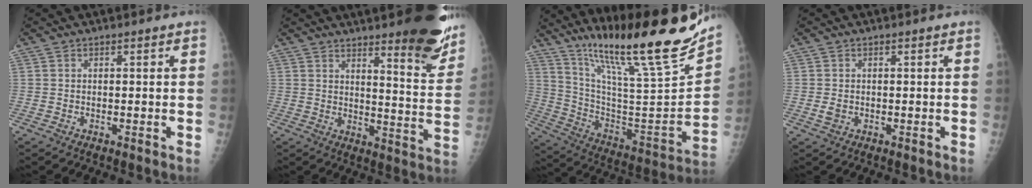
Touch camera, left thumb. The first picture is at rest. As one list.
[{"total": 17.4, "force": [11.9, 3.6, 12.1], "torque": [-0.122, -0.086, 0.152]}, {"total": 27.7, "force": [21.6, 2.5, 17.2], "torque": [-0.257, -0.120, 0.353]}, {"total": 1.5, "force": [-0.1, 1.1, 0.9], "torque": [-0.016, -0.001, 0.001]}]